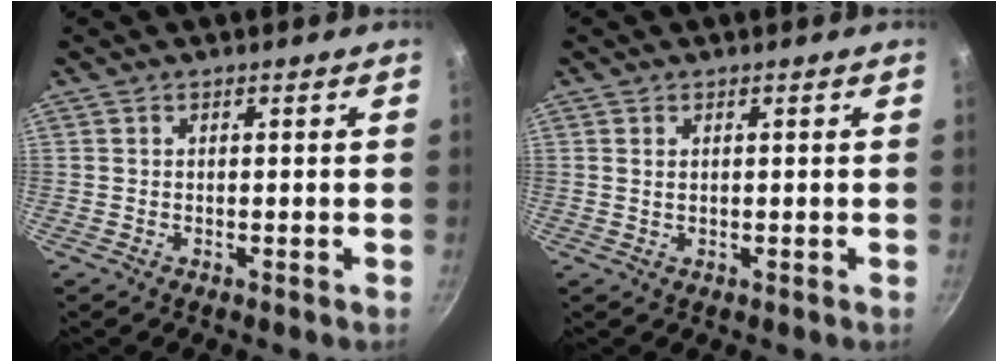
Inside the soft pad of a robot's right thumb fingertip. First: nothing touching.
{"total": 0.9, "force": [0.3, 0.6, 0.6], "torque": [-0.012, 0.001, 0.007]}